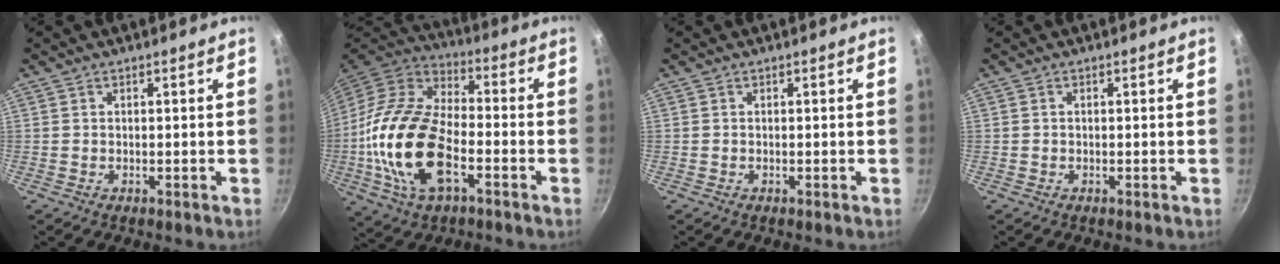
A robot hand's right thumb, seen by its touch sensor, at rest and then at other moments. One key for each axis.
{"total": 22.0, "fx": -5.5, "fy": 11.9, "fz": 17.7, "tx": -0.338, "ty": 0.027, "tz": -0.117}
{"total": 0.0}
{"total": 0.0}